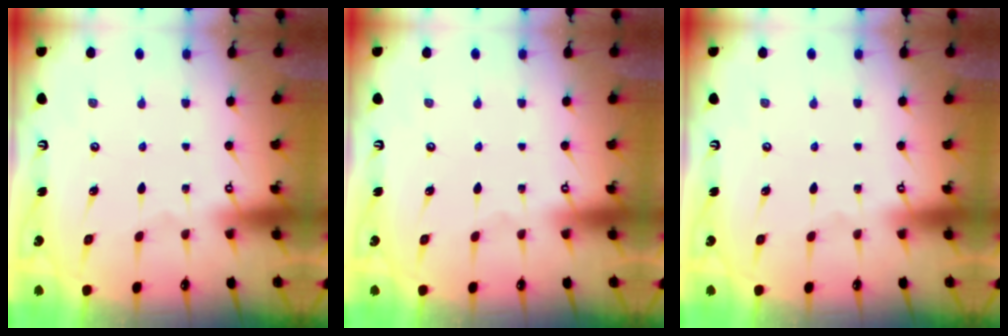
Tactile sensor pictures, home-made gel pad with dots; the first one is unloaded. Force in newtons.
{"total": 0.0}
{"total": 0.0}